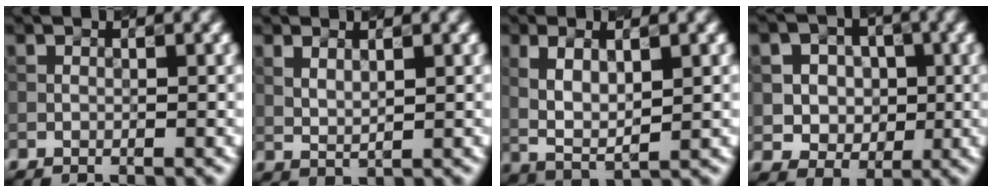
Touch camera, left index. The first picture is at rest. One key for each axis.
{"total": 1.6, "fx": 1.0, "fy": 0.6, "fz": 1.2, "tx": -0.028, "ty": -0.002, "tz": 0.023}
{"total": 4.8, "fx": 1.1, "fy": 1.9, "fz": 4.2, "tx": -0.089, "ty": -0.002, "tz": 0.023}
{"total": 5.7, "fx": 1.0, "fy": 5.0, "fz": 2.6, "tx": -0.037, "ty": 0.014, "tz": 0.009}